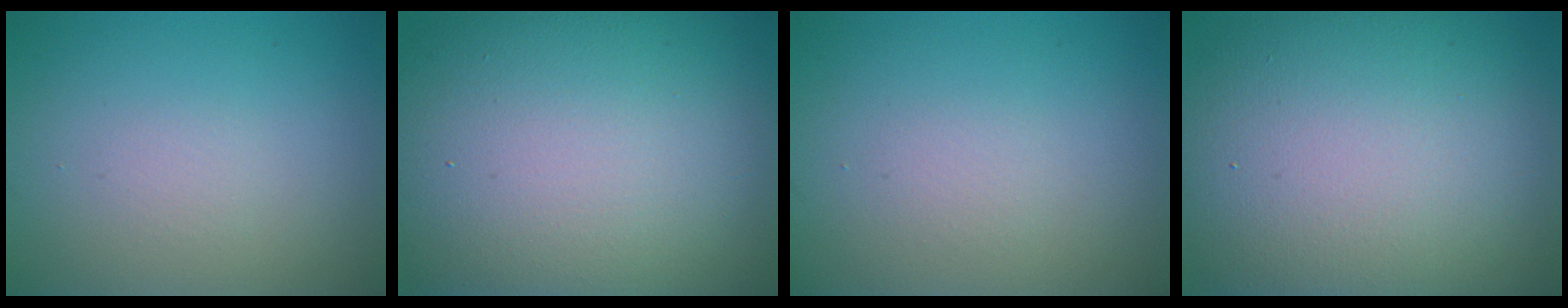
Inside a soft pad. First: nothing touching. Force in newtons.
{"total": 18.0, "press": 17.9, "slide": 1.3}
{"total": 0.9, "press": 0.9, "slide": 0.0}
{"total": 15.8, "press": 15.8, "slide": 0.6}